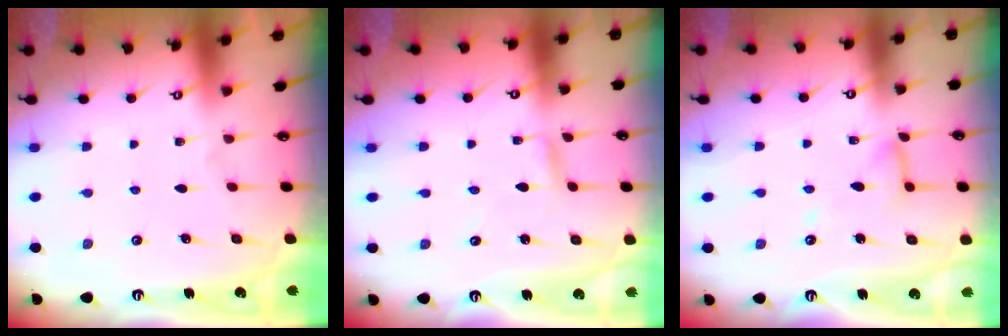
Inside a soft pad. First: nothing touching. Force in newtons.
{"total": 2.5, "press": 2.5, "slide": 0.2}
{"total": 7.7, "press": 7.7, "slide": 0.7}